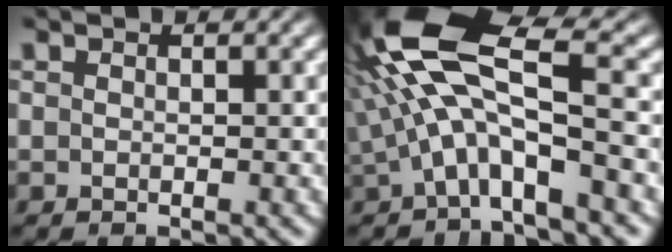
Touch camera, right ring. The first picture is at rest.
{"total": 9.5, "force": [1.3, 4.8, 8.1], "torque": [-0.170, -0.005, 0.024]}